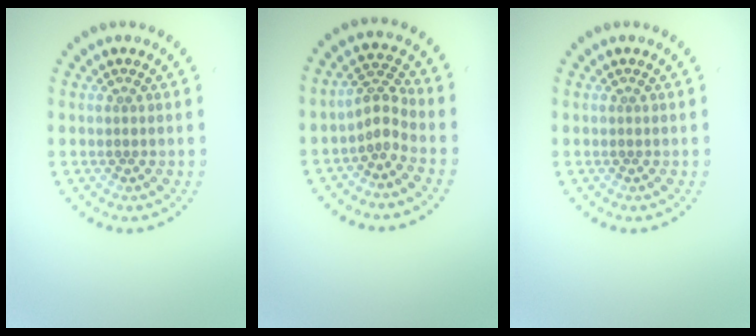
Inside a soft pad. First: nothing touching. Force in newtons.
{"total": 2.2, "press": 1.4, "slide": 1.6}
{"total": 0.0}